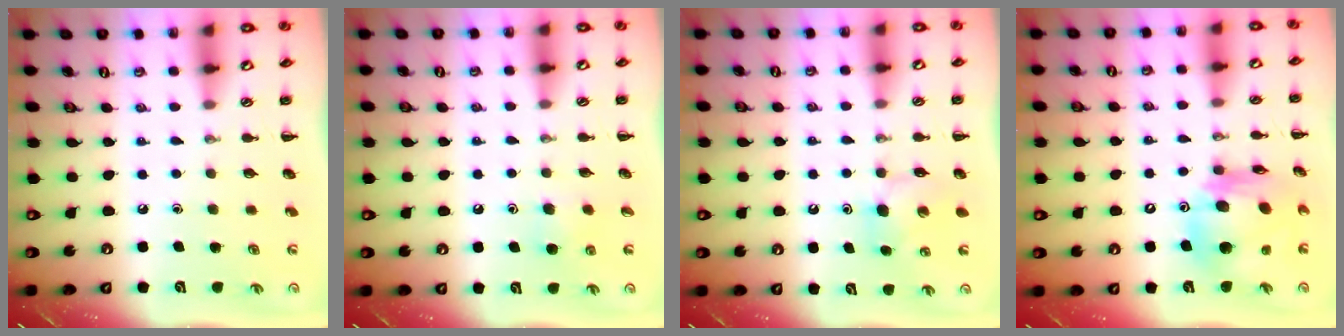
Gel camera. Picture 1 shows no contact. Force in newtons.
{"total": 4.1, "press": 3.8, "slide": 1.5}
{"total": 5.4, "press": 5.2, "slide": 1.5}
{"total": 15.2, "press": 14.5, "slide": 4.5}